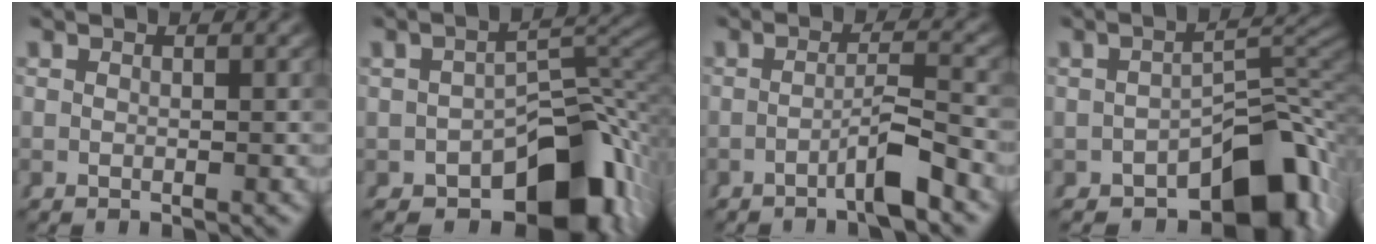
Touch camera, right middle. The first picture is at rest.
{"total": 10.5, "force": [-5.9, 5.4, 6.7], "torque": [-0.057, -0.011, -0.081]}
{"total": 3.0, "force": [-1.9, -0.4, 2.3], "torque": [-0.028, 0.002, -0.033]}
{"total": 8.2, "force": [-5.0, 3.6, 5.5], "torque": [-0.040, 0.000, -0.073]}